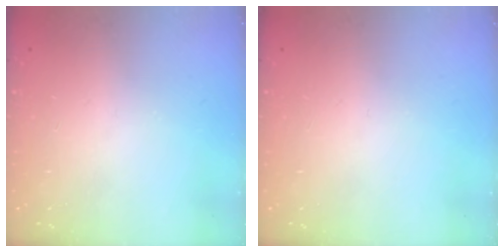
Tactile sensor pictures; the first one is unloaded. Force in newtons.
{"total": 0.0}